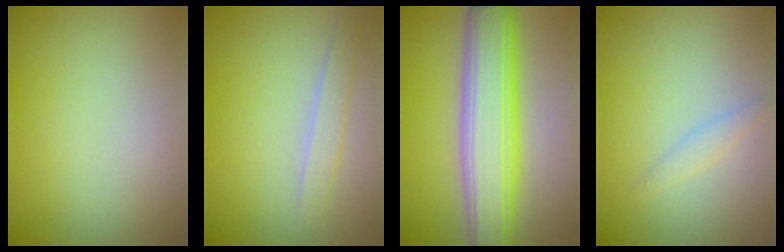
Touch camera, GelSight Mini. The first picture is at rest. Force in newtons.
{"total": 1.6, "press": 1.6, "slide": 0.1}
{"total": 8.1, "press": 8.1, "slide": 0.3}
{"total": 0.9, "press": 0.9, "slide": 0.0}